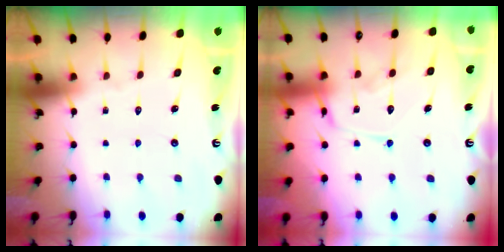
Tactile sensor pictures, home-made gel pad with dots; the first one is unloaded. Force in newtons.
{"total": 14.5, "press": 14.4, "slide": 1.4}